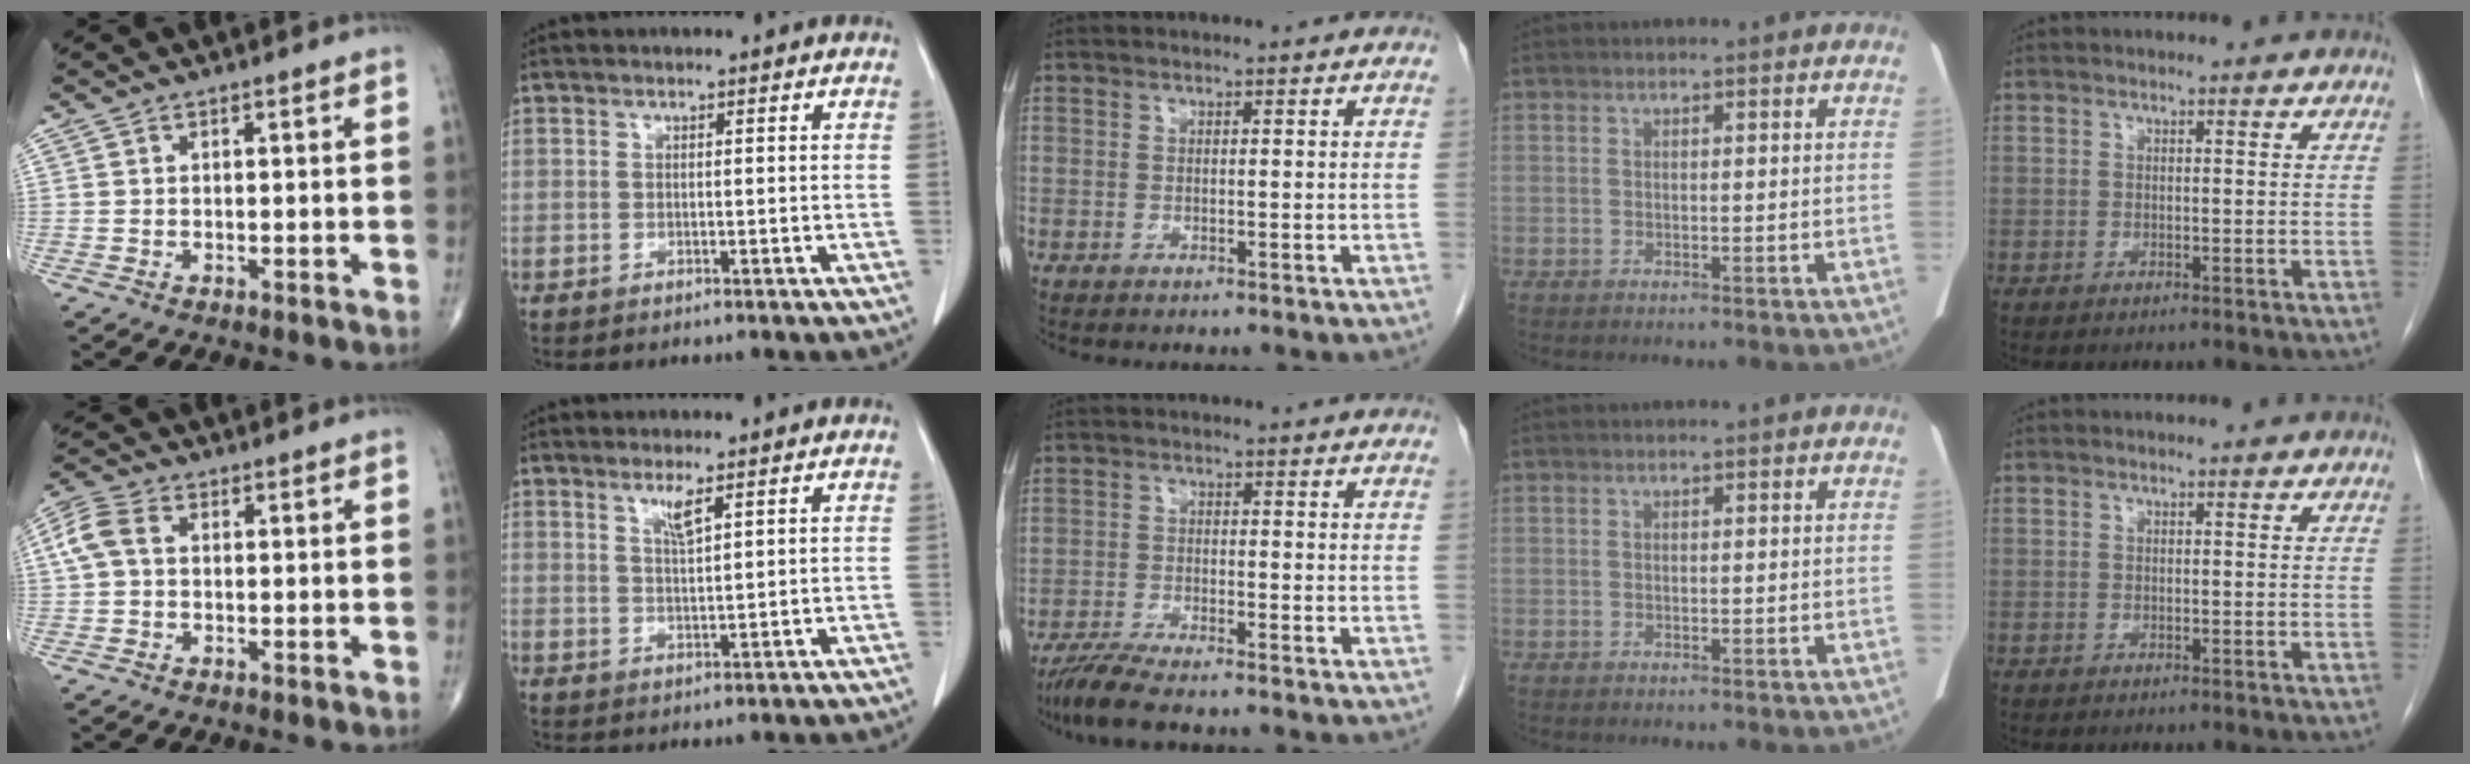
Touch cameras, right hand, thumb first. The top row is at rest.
{"thumb": {"total": 5.6, "force": [0.6, 3.8, 4.0], "torque": [-0.098, 0.020, 0.006]}, "index": {"total": 2.8, "force": [1.7, 0.1, 2.2], "torque": [-0.046, -0.004, 0.035]}, "middle": {"total": 5.1, "force": [-4.3, -0.2, 2.7], "torque": [-0.057, -0.019, -0.082]}}